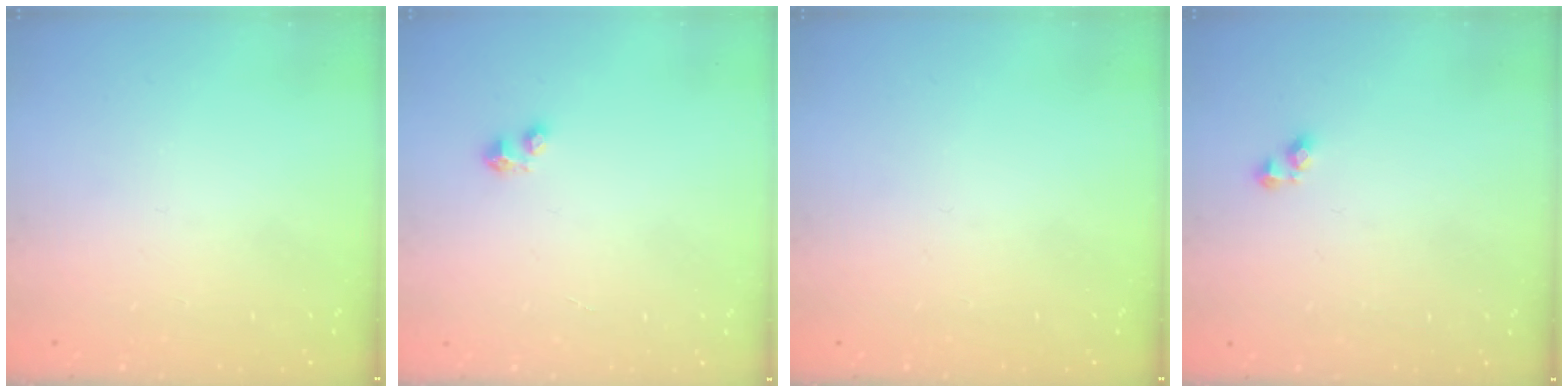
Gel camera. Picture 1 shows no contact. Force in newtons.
{"total": 2.8, "press": 2.8, "slide": 0.4}
{"total": 0.0}
{"total": 2.7, "press": 2.7, "slide": 0.4}